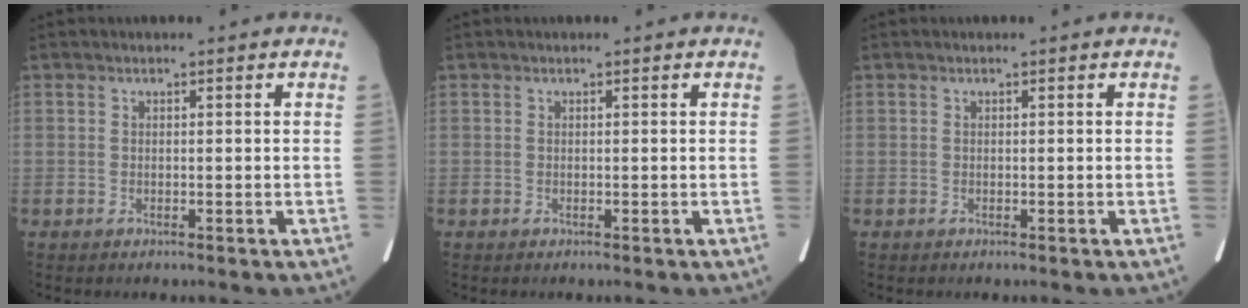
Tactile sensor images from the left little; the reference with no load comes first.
{"total": 0.0}
{"total": 0.0}